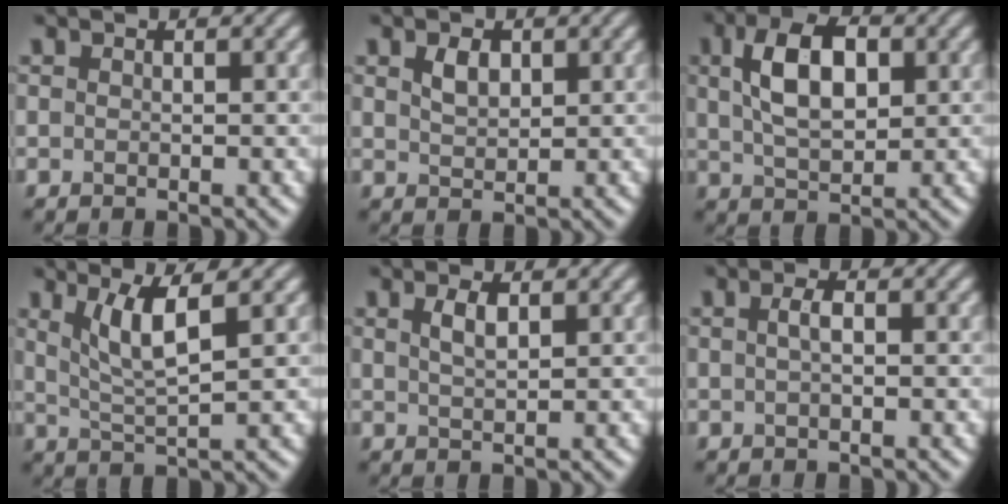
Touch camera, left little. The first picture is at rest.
{"total": 1.9, "force": [0.9, 1.1, 1.3], "torque": [-0.027, 0.001, 0.020]}
{"total": 6.4, "force": [1.7, 3.5, 5.1], "torque": [-0.097, 0.010, 0.029]}
{"total": 4.2, "force": [1.7, 0.9, 3.8], "torque": [-0.078, -0.005, 0.037]}
{"total": 1.8, "force": [0.9, 0.6, 1.5], "torque": [-0.031, 0.003, 0.019]}
{"total": 1.2, "force": [0.1, 0.3, 1.2], "torque": [-0.026, 0.004, 0.003]}